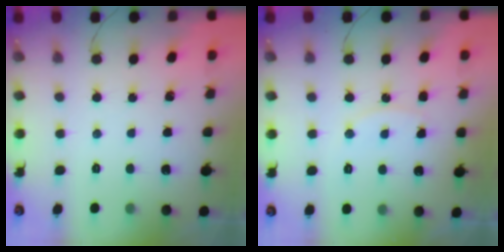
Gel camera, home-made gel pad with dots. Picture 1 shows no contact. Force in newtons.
{"total": 8.4, "press": 8.4, "slide": 0.4}